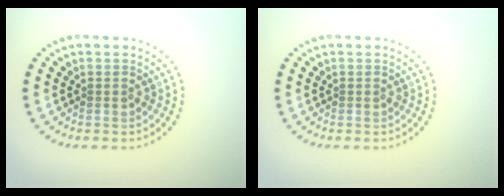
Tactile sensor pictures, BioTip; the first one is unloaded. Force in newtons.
{"total": 0.0}